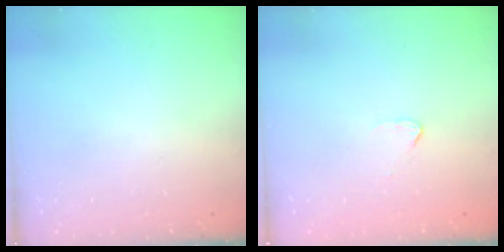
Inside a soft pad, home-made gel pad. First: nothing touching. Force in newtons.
{"total": 2.5, "press": 2.5, "slide": 0.2}